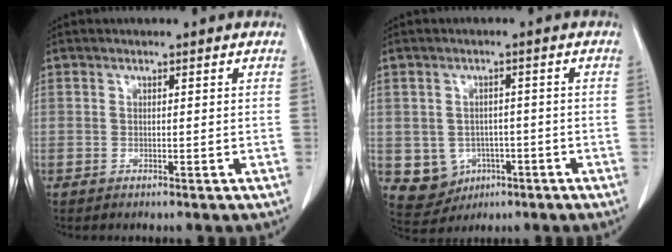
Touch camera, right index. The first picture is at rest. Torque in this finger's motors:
{"motor_torque": [0.04, 0.02, -0.31, -0.07]}